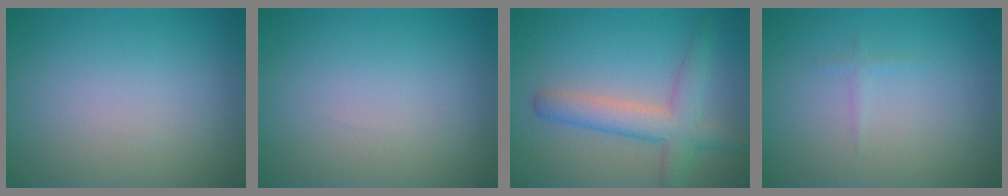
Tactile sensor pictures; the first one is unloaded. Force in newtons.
{"total": 0.0}
{"total": 4.3, "press": 4.3, "slide": 0.2}
{"total": 0.6, "press": 0.6, "slide": 0.1}